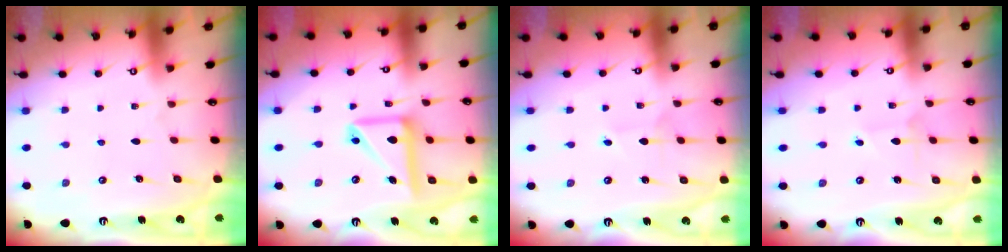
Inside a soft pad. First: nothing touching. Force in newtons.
{"total": 14.0, "press": 13.9, "slide": 1.7}
{"total": 1.8, "press": 1.8, "slide": 0.2}
{"total": 2.0, "press": 2.0, "slide": 0.2}